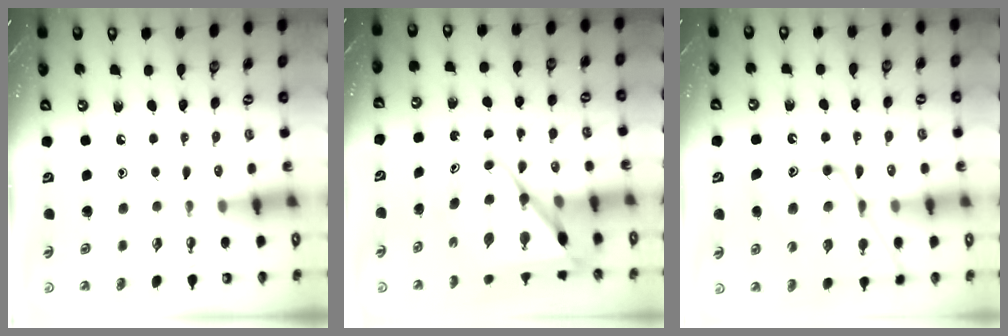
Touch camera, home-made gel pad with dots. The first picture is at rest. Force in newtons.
{"total": 11.9, "press": 11.8, "slide": 1.2}
{"total": 15.7, "press": 15.6, "slide": 1.4}